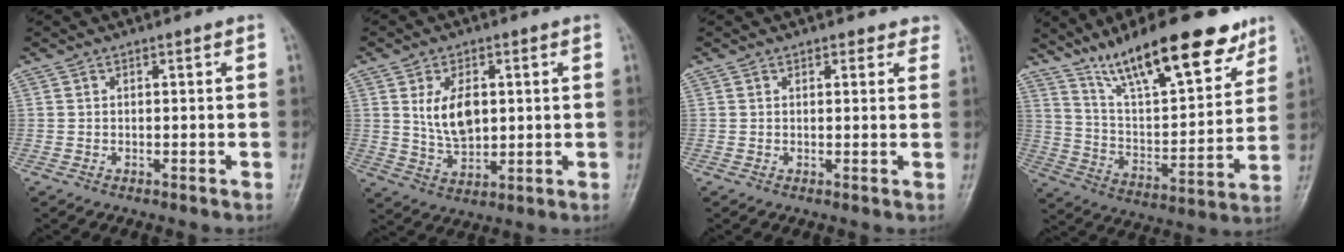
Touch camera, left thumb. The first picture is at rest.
{"total": 8.3, "force": [1.7, 5.1, 6.4], "torque": [-0.096, -0.010, 0.039]}
{"total": 2.4, "force": [1.8, 1.4, 0.8], "torque": [0.017, -0.004, 0.015]}
{"total": 21.9, "force": [14.9, 6.8, 14.5], "torque": [-0.199, -0.057, 0.253]}